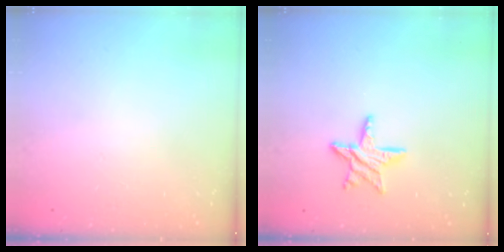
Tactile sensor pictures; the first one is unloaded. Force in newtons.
{"total": 9.9, "press": 9.9, "slide": 0.9}